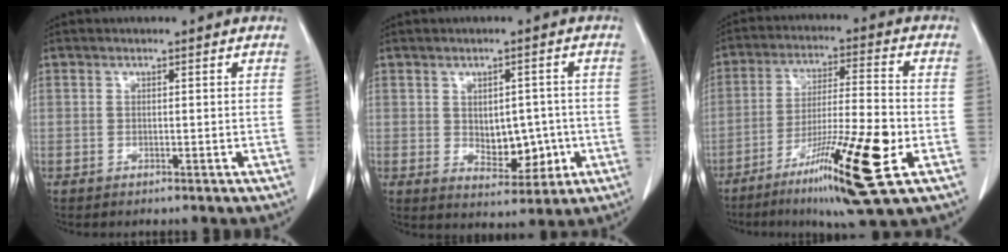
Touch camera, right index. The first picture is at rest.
{"total": 6.7, "force": [-0.7, 4.1, 5.3], "torque": [-0.066, 0.001, 0.003]}
{"total": 16.6, "force": [-7.1, 0.6, 15.0], "torque": [-0.258, -0.028, -0.119]}